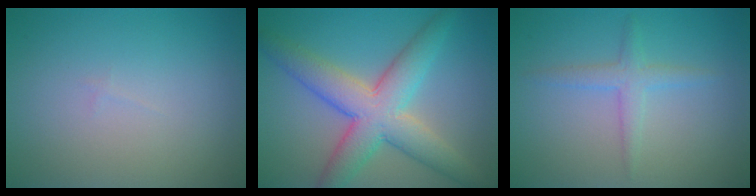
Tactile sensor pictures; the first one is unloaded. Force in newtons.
{"total": 7.5, "press": 7.5, "slide": 0.2}
{"total": 2.0, "press": 2.0, "slide": 0.1}